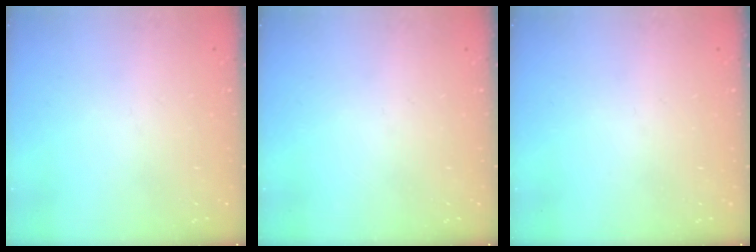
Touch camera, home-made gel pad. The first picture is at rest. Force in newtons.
{"total": 0.0}
{"total": 0.0}